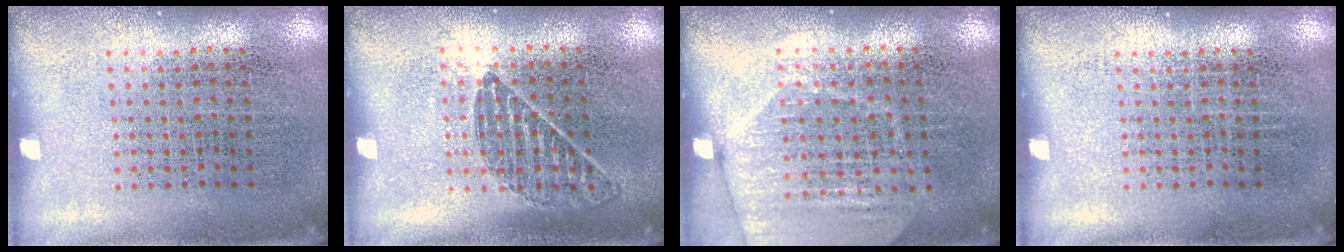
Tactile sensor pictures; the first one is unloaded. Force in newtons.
{"total": 0.9, "press": 0.8, "slide": 0.3}
{"total": 1.8, "press": 1.7, "slide": 0.5}
{"total": 0.0}